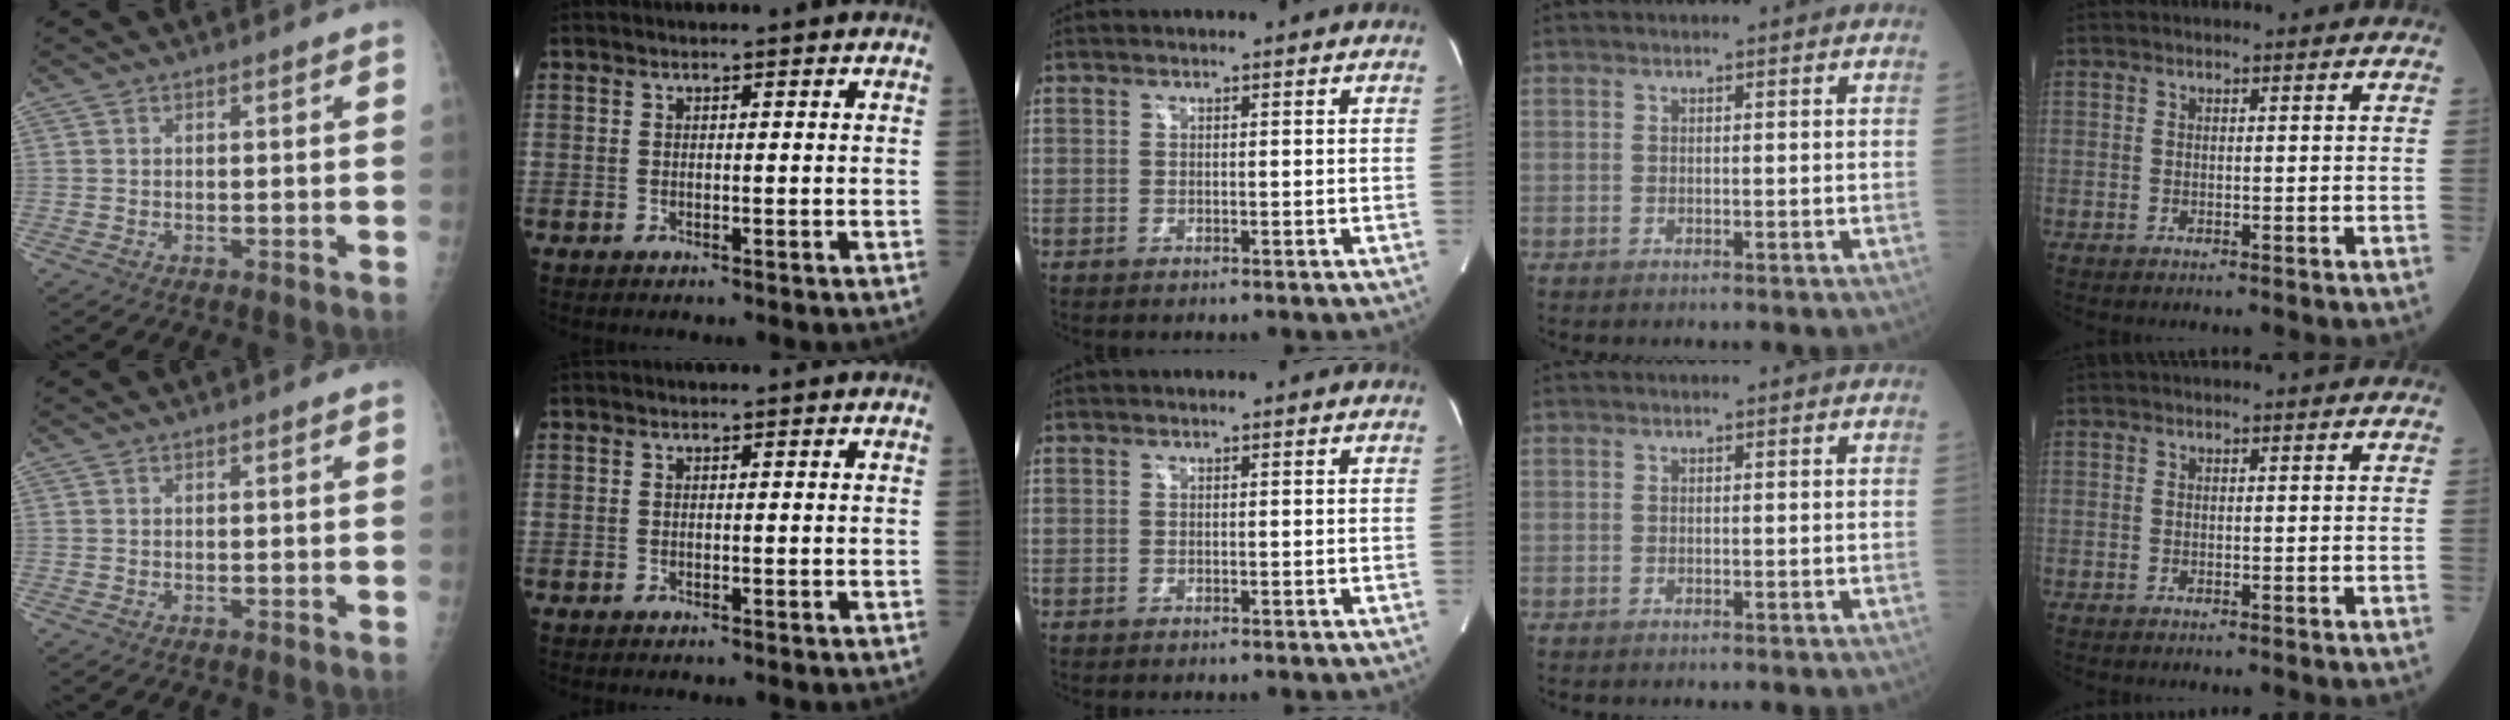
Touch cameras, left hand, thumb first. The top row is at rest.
{}